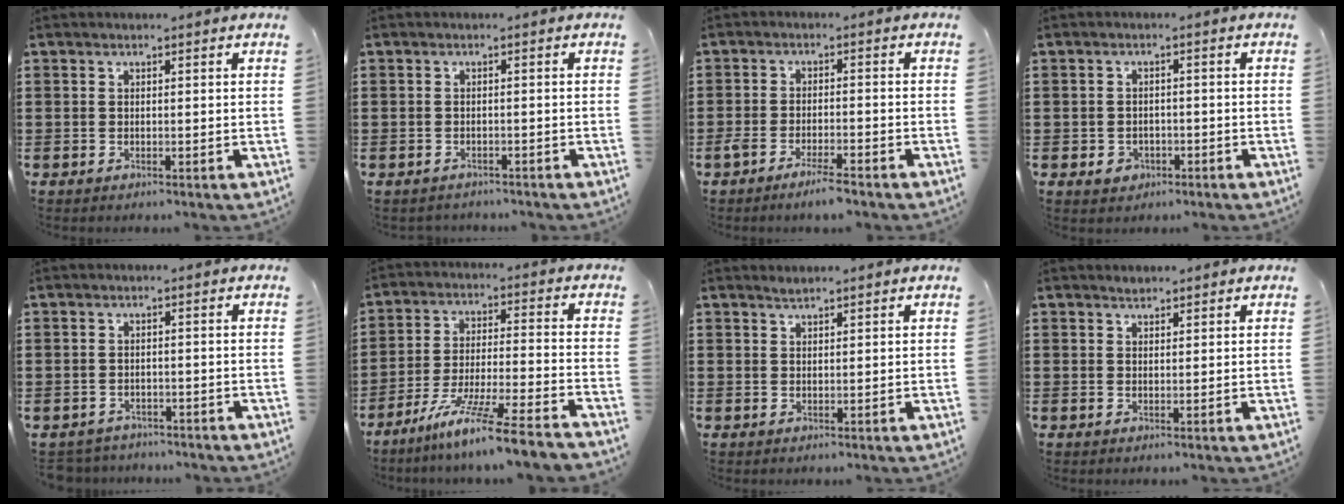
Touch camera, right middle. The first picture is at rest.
{"total": 1.0, "force": [-1.0, 0.2, -0.1], "torque": [-0.002, 0.002, -0.022]}
{"total": 3.5, "force": [-2.8, 0.3, 2.1], "torque": [-0.034, 0.003, -0.050]}
{"total": 1.8, "force": [-0.9, 1.4, 0.6], "torque": [-0.016, 0.002, -0.020]}
{"total": 2.0, "force": [-2.0, 0.4, -0.2], "torque": [-0.005, 0.000, -0.046]}
{"total": 10.5, "force": [-8.7, -0.9, 5.8], "torque": [-0.107, -0.003, -0.171]}
{"total": 1.0, "force": [1.0, 0.0, 0.2], "torque": [-0.005, -0.001, 0.018]}
{"total": 1.0, "force": [0.9, 0.4, 0.0], "torque": [-0.002, 0.000, 0.018]}